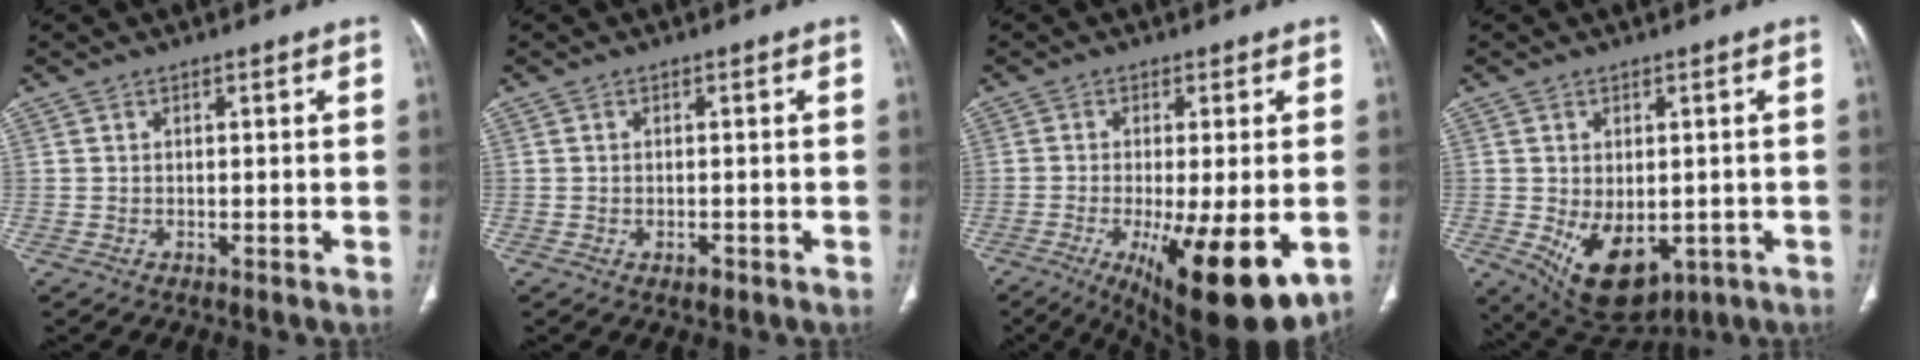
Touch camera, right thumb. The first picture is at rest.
{"total": 1.5, "force": [-0.8, 0.7, 1.0], "torque": [-0.014, 0.003, -0.010]}
{"total": 16.8, "force": [-5.3, 4.6, 15.2], "torque": [-0.205, -0.024, -0.064]}
{"total": 12.0, "force": [-3.1, 7.4, 8.8], "torque": [-0.117, -0.009, -0.022]}